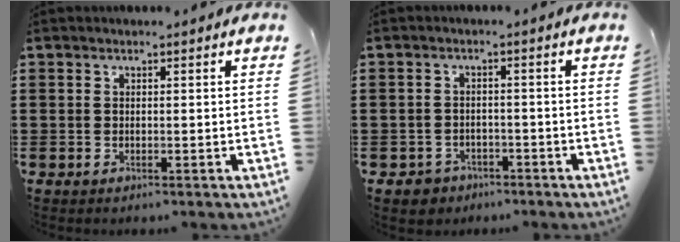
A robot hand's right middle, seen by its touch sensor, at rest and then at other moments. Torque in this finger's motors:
{"motor_torque": [0.73, -0.53, 0.02, 0.03]}